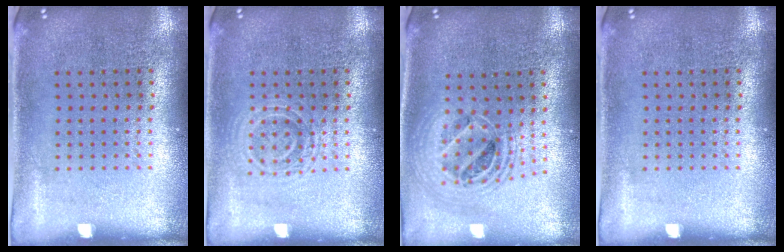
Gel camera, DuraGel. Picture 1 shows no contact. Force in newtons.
{"total": 1.8, "press": 1.8, "slide": 0.4}
{"total": 2.0, "press": 1.6, "slide": 1.2}
{"total": 0.0}